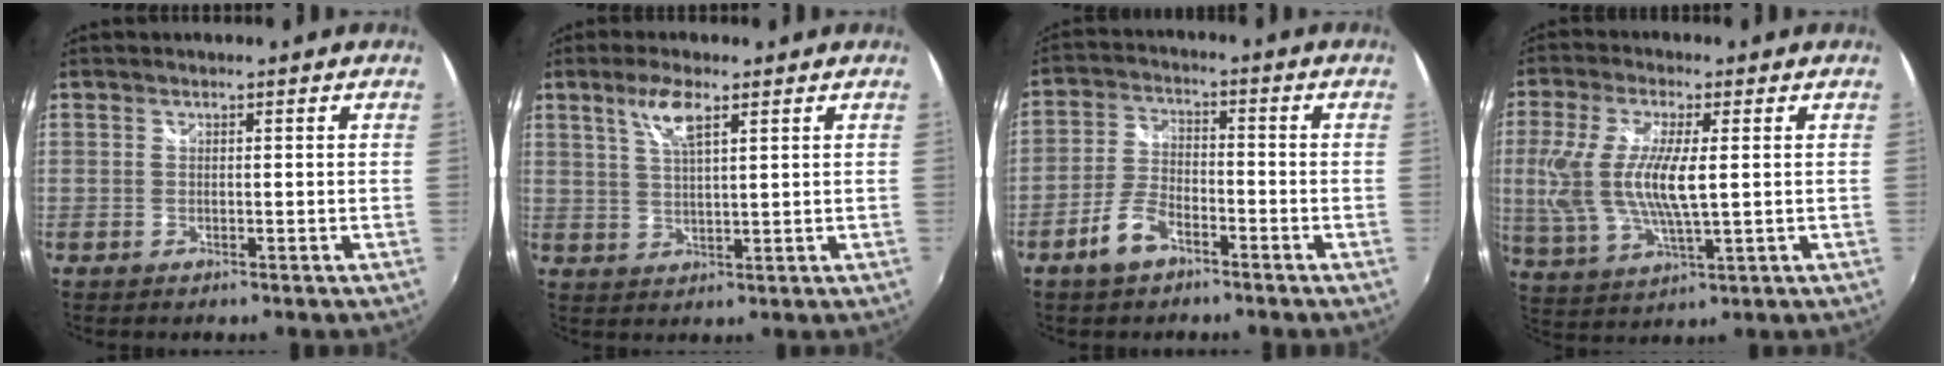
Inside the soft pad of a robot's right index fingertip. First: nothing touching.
{"total": 5.5, "force": [3.0, 1.2, 4.5], "torque": [-0.087, 0.004, 0.060]}
{"total": 6.7, "force": [-4.4, 2.9, 4.2], "torque": [-0.095, 0.007, -0.081]}
{"total": 13.1, "force": [0.8, 4.0, 12.4], "torque": [-0.254, -0.008, 0.023]}